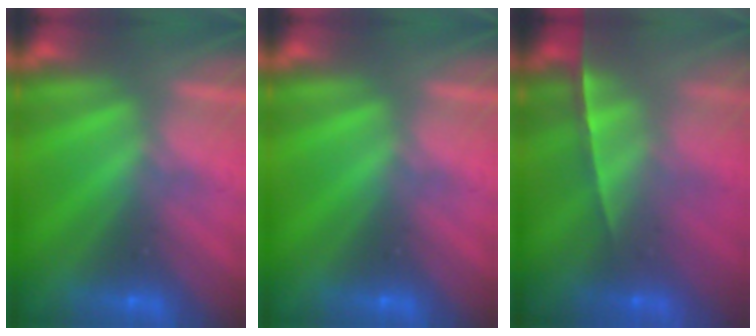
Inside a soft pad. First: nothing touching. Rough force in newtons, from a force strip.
{"total": 0.0}
{"total": 1.4}